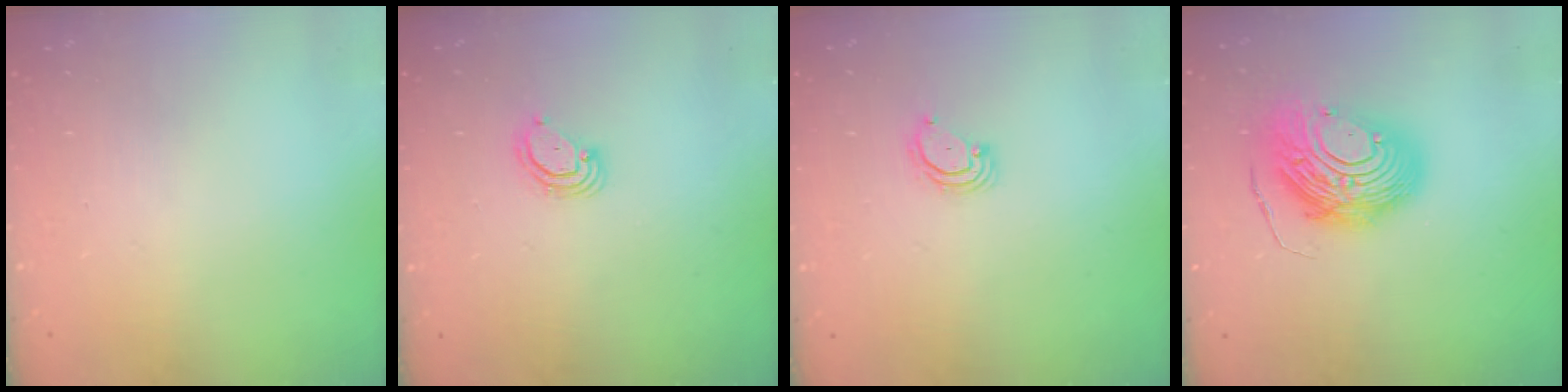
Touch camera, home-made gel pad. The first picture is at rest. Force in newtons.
{"total": 3.8, "press": 3.8, "slide": 0.3}
{"total": 2.8, "press": 2.8, "slide": 0.3}
{"total": 13.7, "press": 13.6, "slide": 1.3}